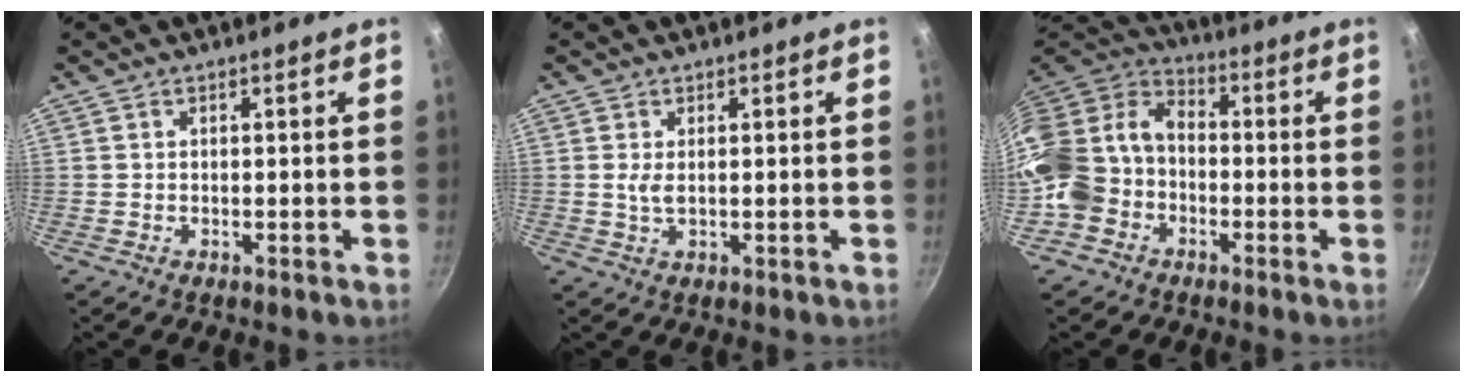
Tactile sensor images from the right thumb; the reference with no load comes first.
{"total": 2.0, "force": [0.3, 0.7, 1.9], "torque": [-0.045, -0.003, 0.009]}
{"total": 15.7, "force": [-4.8, 12.3, 8.5], "torque": [-0.151, 0.068, -0.115]}